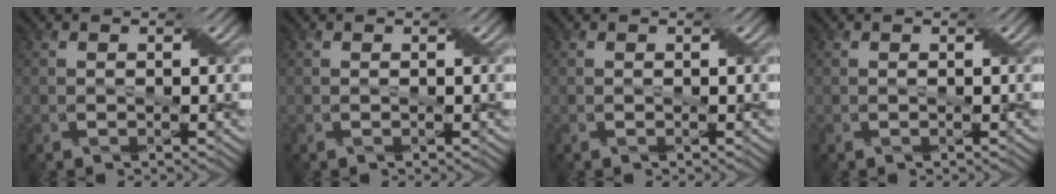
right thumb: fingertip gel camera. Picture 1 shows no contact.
{"total": 0.0}
{"total": 0.0}
{"total": 0.0}